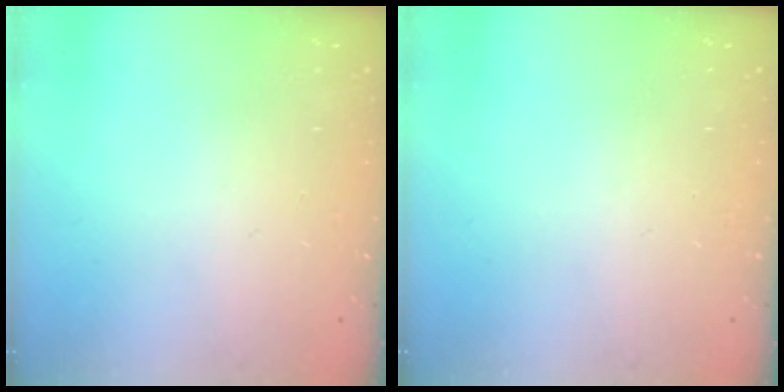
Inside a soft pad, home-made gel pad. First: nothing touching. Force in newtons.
{"total": 0.0}